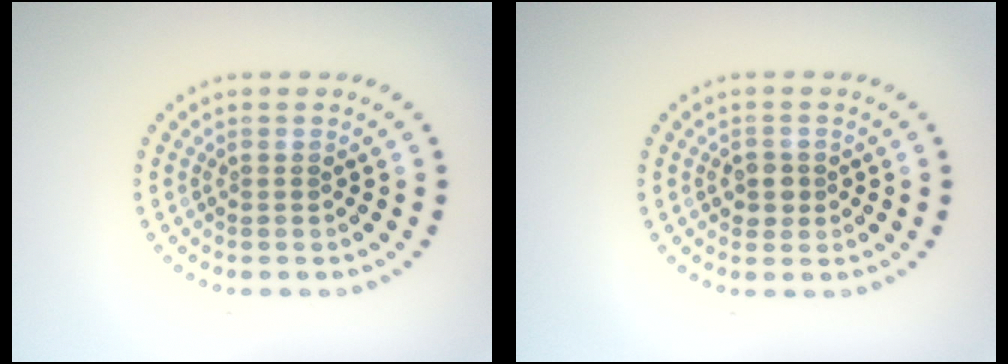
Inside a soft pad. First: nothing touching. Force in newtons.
{"total": 1.6, "press": 1.6, "slide": 0.5}